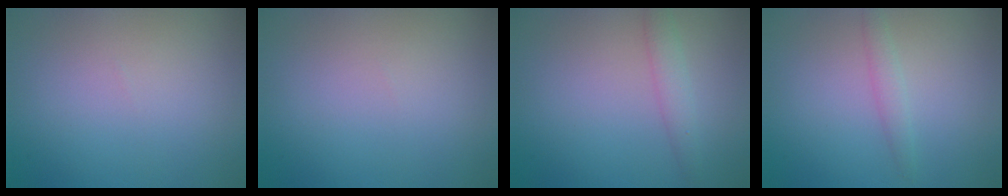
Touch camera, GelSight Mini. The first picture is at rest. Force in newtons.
{"total": 0.0}
{"total": 1.8, "press": 1.8, "slide": 0.1}
{"total": 1.4, "press": 1.4, "slide": 0.0}